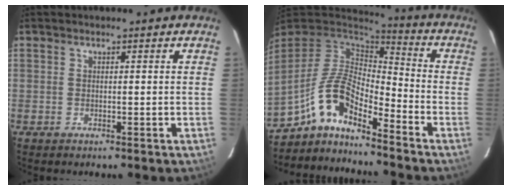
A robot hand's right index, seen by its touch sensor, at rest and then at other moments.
{"total": 11.8, "force": [-8.0, 3.0, 8.1], "torque": [-0.167, 0.025, -0.148]}